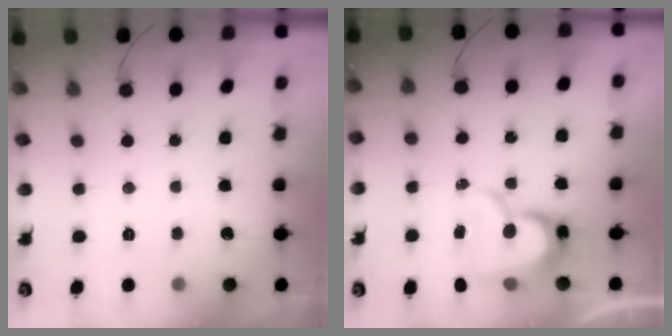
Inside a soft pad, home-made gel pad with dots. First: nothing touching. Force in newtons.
{"total": 12.2, "press": 12.1, "slide": 1.3}